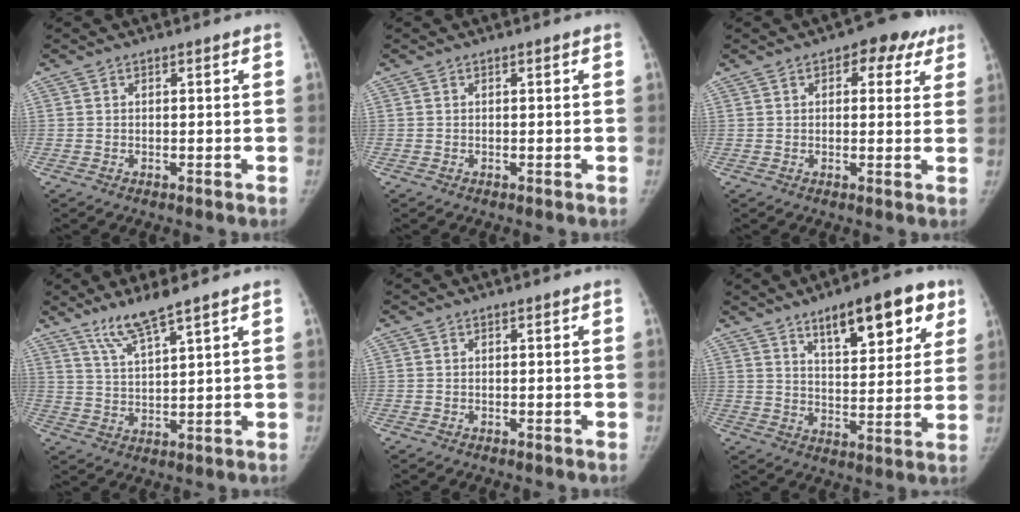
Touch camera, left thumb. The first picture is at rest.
{"total": 0.0}
{"total": 7.1, "force": [3.5, 4.1, 4.7], "torque": [-0.021, -0.004, 0.035]}
{"total": 7.2, "force": [5.5, 0.4, 4.7], "torque": [-0.096, -0.034, 0.116]}
{"total": 0.0}
{"total": 15.5, "force": [9.0, 6.0, 11.2], "torque": [-0.114, -0.033, 0.132]}